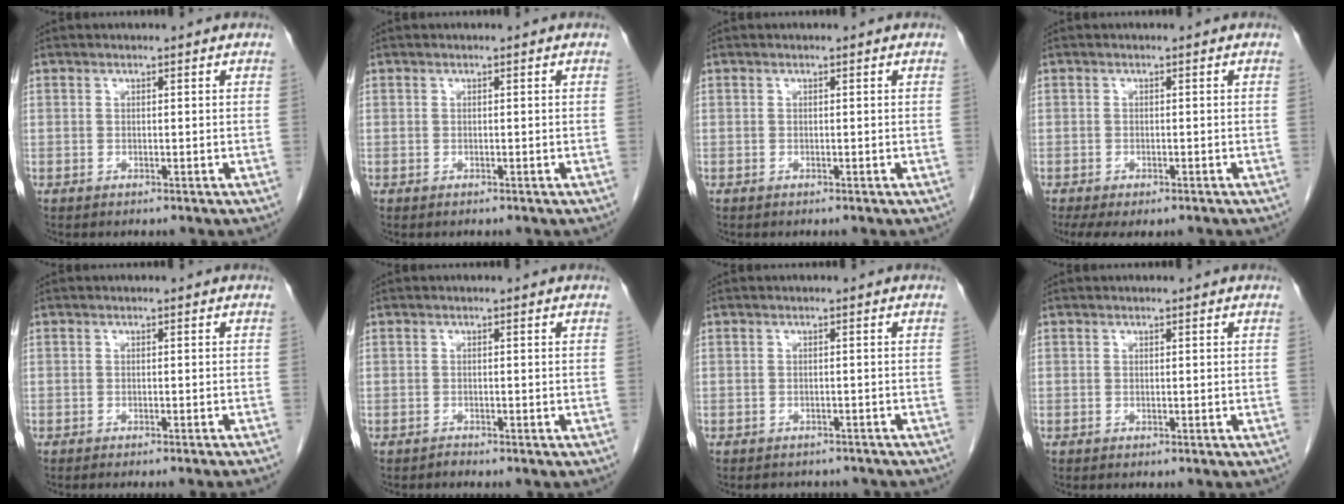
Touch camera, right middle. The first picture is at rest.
{"total": 0.0}
{"total": 0.0}
{"total": 5.8, "force": [-4.3, 2.4, 3.1], "torque": [-0.051, -0.013, -0.063]}
{"total": 5.4, "force": [-4.8, -0.9, 2.3], "torque": [-0.012, -0.008, -0.060]}
{"total": 0.5, "force": [-0.5, 0.0, -0.1], "torque": [-0.001, -0.002, -0.009]}
{"total": 5.6, "force": [-5.1, 2.2, 1.0], "torque": [-0.010, 0.004, -0.053]}
{"total": 0.0}